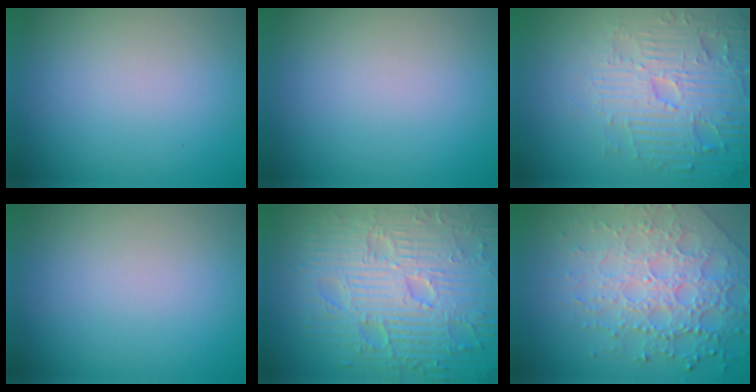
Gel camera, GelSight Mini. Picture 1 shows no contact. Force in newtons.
{"total": 0.0}
{"total": 5.2, "press": 5.0, "slide": 1.1}
{"total": 0.0}
{"total": 11.3, "press": 7.4, "slide": 8.6}
{"total": 7.5, "press": 5.4, "slide": 5.1}